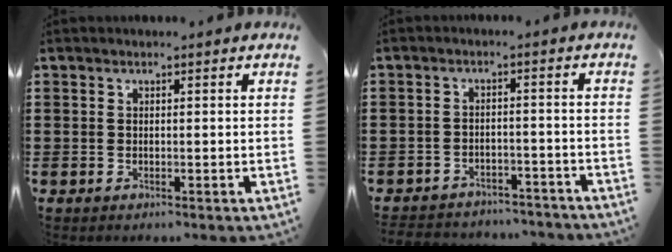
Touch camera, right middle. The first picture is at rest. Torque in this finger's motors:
{"motor_torque": [0.41, -0.28, 0.38, 0.18]}